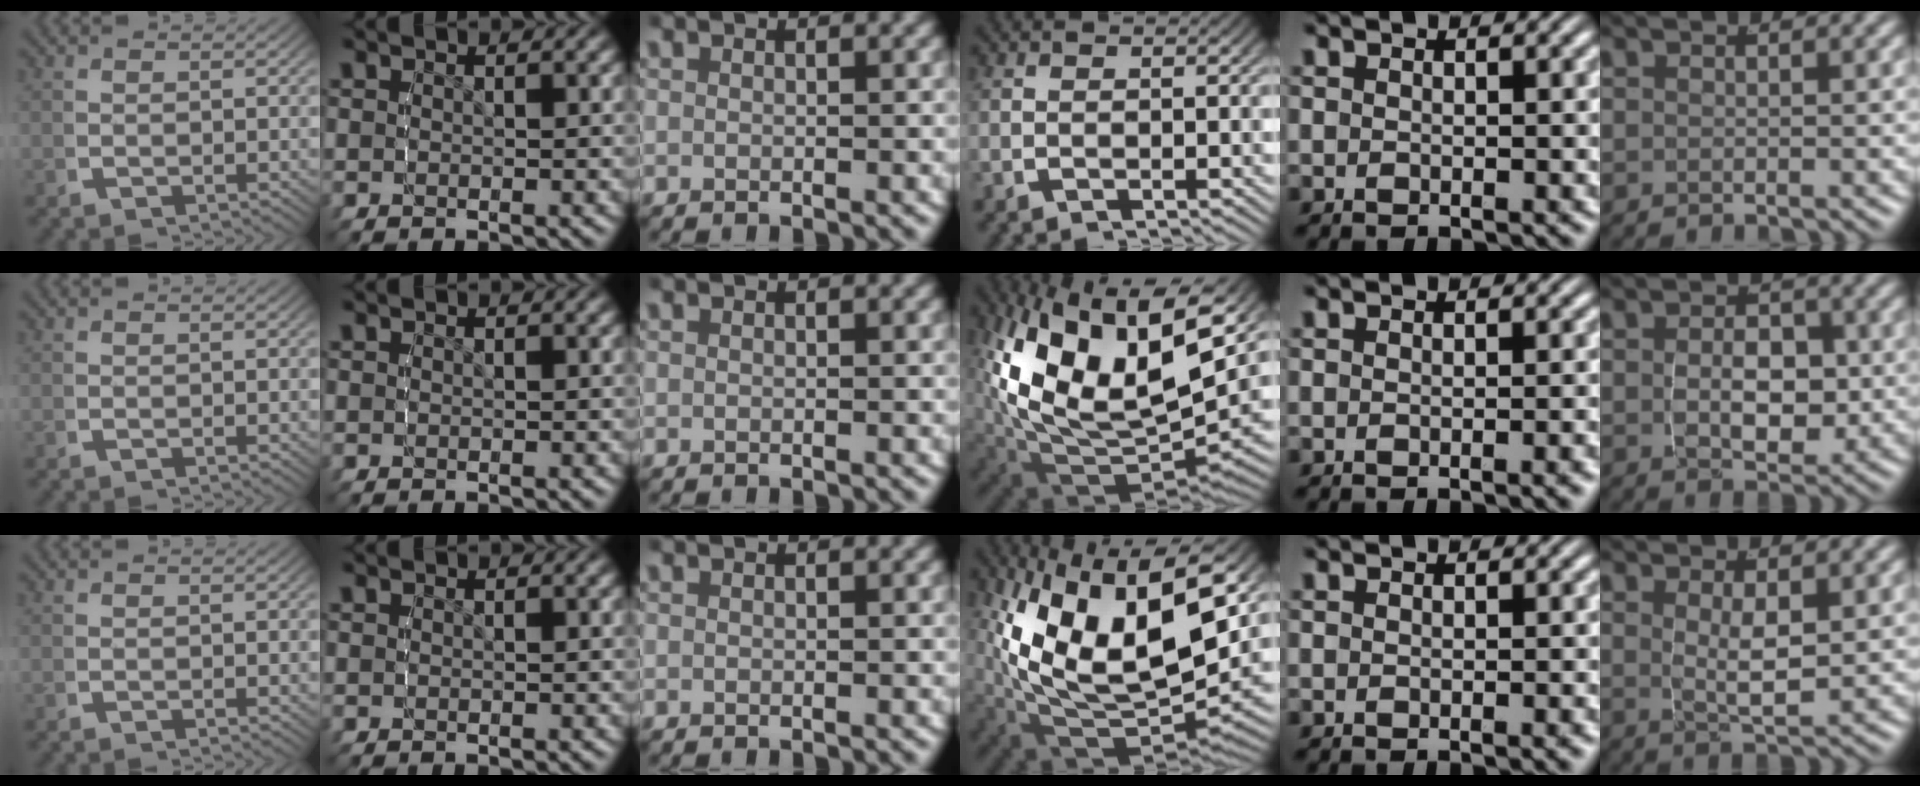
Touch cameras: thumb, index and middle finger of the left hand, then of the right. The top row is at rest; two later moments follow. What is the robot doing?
{"motion": "lift_and_place", "object": "tape"}